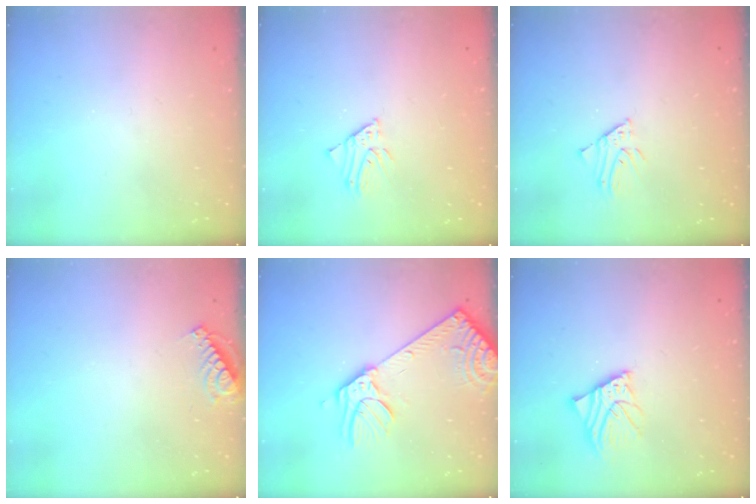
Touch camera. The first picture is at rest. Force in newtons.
{"total": 3.2, "press": 3.1, "slide": 0.3}
{"total": 2.5, "press": 2.5, "slide": 0.2}
{"total": 6.1, "press": 6.1, "slide": 0.5}
{"total": 15.3, "press": 14.9, "slide": 3.5}
{"total": 6.6, "press": 6.6, "slide": 0.3}